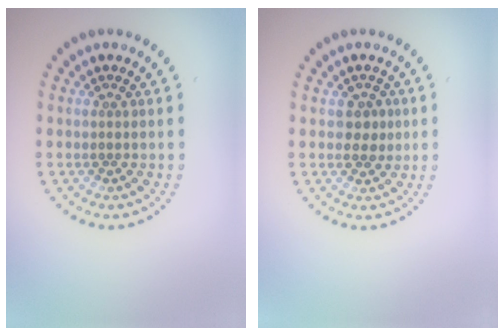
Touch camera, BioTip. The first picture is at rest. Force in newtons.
{"total": 1.8, "press": 1.6, "slide": 0.7}